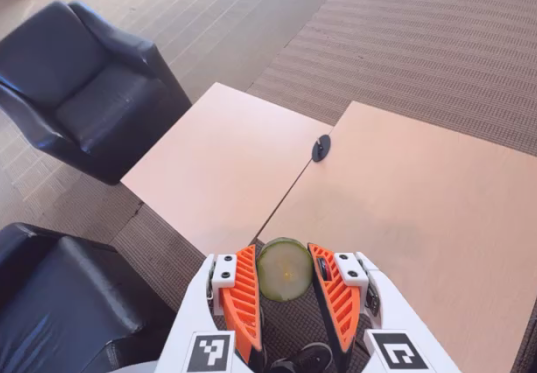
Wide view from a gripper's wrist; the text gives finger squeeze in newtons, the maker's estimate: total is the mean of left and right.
{"total": 11.2, "left": 11.2, "right": 11.2}